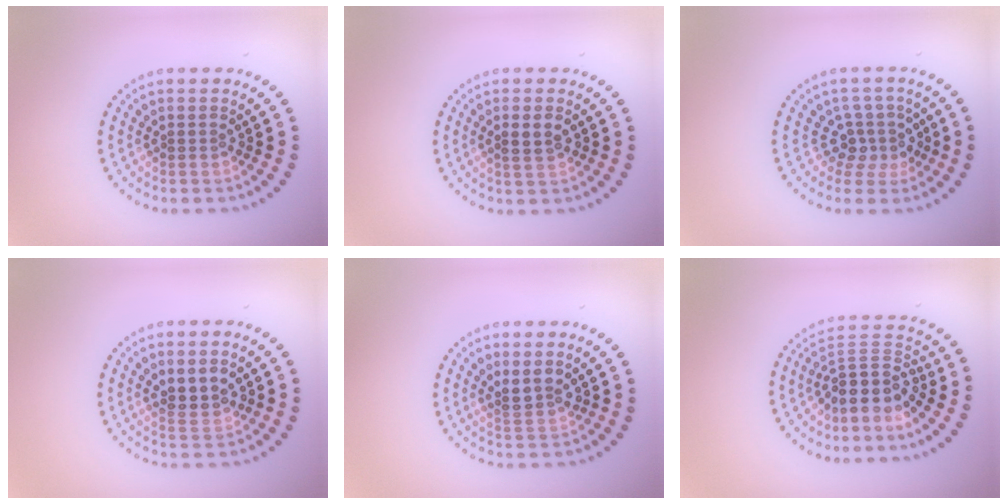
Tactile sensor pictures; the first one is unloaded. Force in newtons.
{"total": 1.9, "press": 1.8, "slide": 0.3}
{"total": 2.8, "press": 2.2, "slide": 1.8}
{"total": 3.0, "press": 2.9, "slide": 0.9}
{"total": 2.1, "press": 1.9, "slide": 0.9}
{"total": 4.1, "press": 3.3, "slide": 2.5}